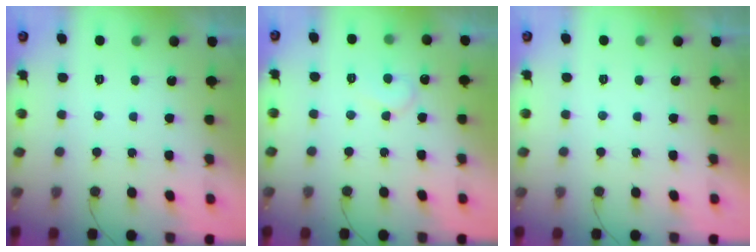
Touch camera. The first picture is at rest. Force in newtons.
{"total": 7.1, "press": 7.1, "slide": 0.5}
{"total": 1.7, "press": 1.7, "slide": 0.0}